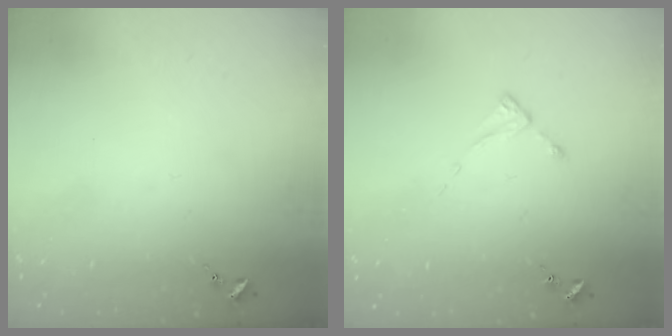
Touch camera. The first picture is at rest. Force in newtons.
{"total": 2.6, "press": 2.6, "slide": 0.2}